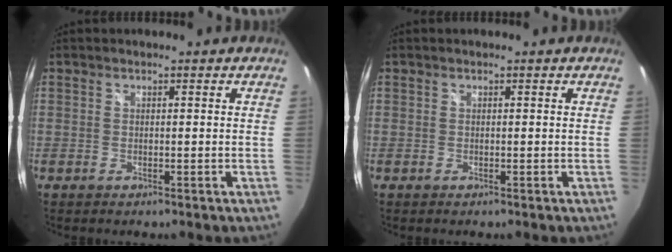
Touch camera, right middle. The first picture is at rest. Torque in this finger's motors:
{"motor_torque": [0.01, -0.02, 0.00, 0.01]}